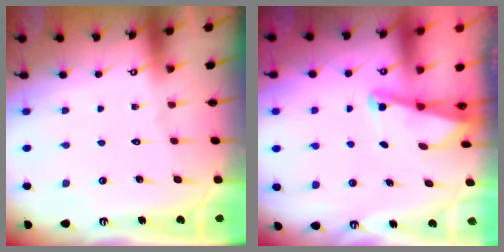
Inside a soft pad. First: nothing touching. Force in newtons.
{"total": 2.0, "press": 2.0, "slide": 0.3}